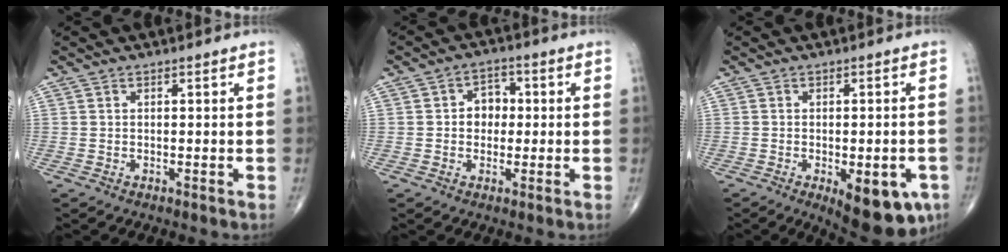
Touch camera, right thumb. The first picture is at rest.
{"total": 4.9, "force": [0.1, 4.0, 2.9], "torque": [-0.016, 0.013, -0.005]}
{"total": 12.3, "force": [-5.1, 5.2, 9.9], "torque": [-0.103, 0.003, -0.056]}